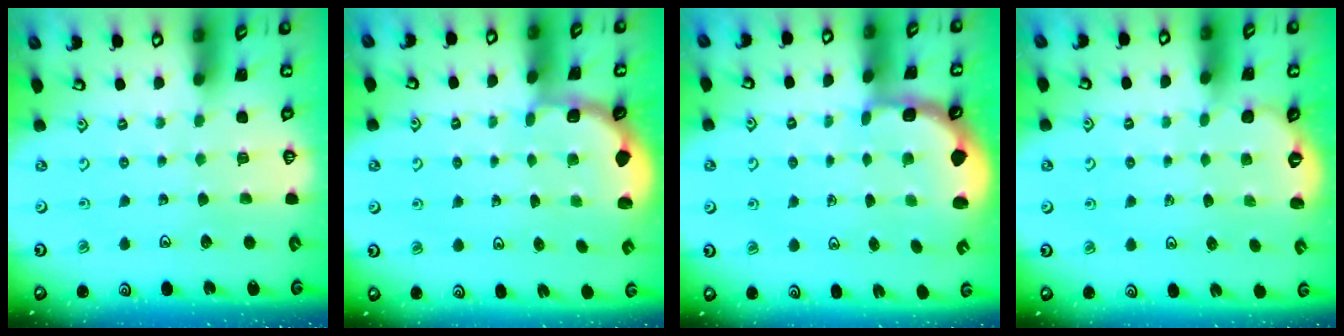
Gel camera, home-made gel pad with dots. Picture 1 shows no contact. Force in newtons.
{"total": 1.9, "press": 1.8, "slide": 0.8}
{"total": 2.4, "press": 2.1, "slide": 1.2}
{"total": 1.8, "press": 1.1, "slide": 1.4}